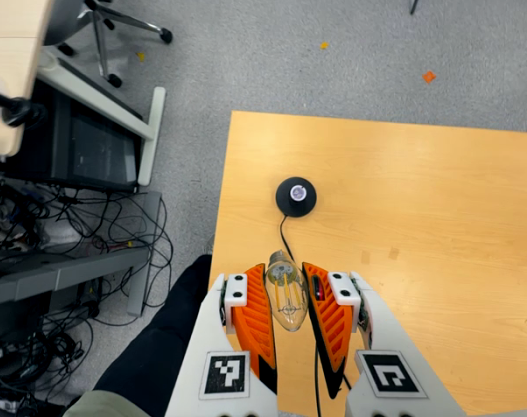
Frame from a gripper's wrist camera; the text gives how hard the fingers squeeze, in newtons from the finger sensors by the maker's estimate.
{"total": 19.2, "left": 21.5, "right": 16.8}